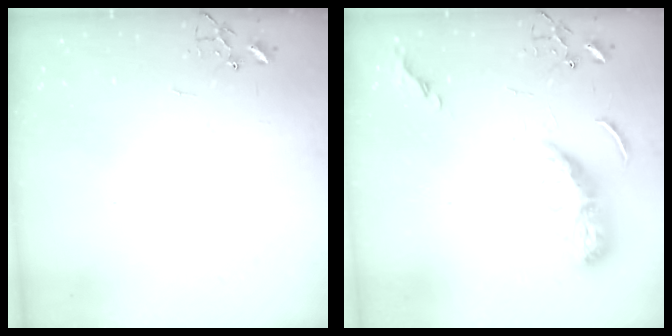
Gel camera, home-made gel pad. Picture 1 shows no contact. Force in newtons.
{"total": 11.6, "press": 11.6, "slide": 1.3}